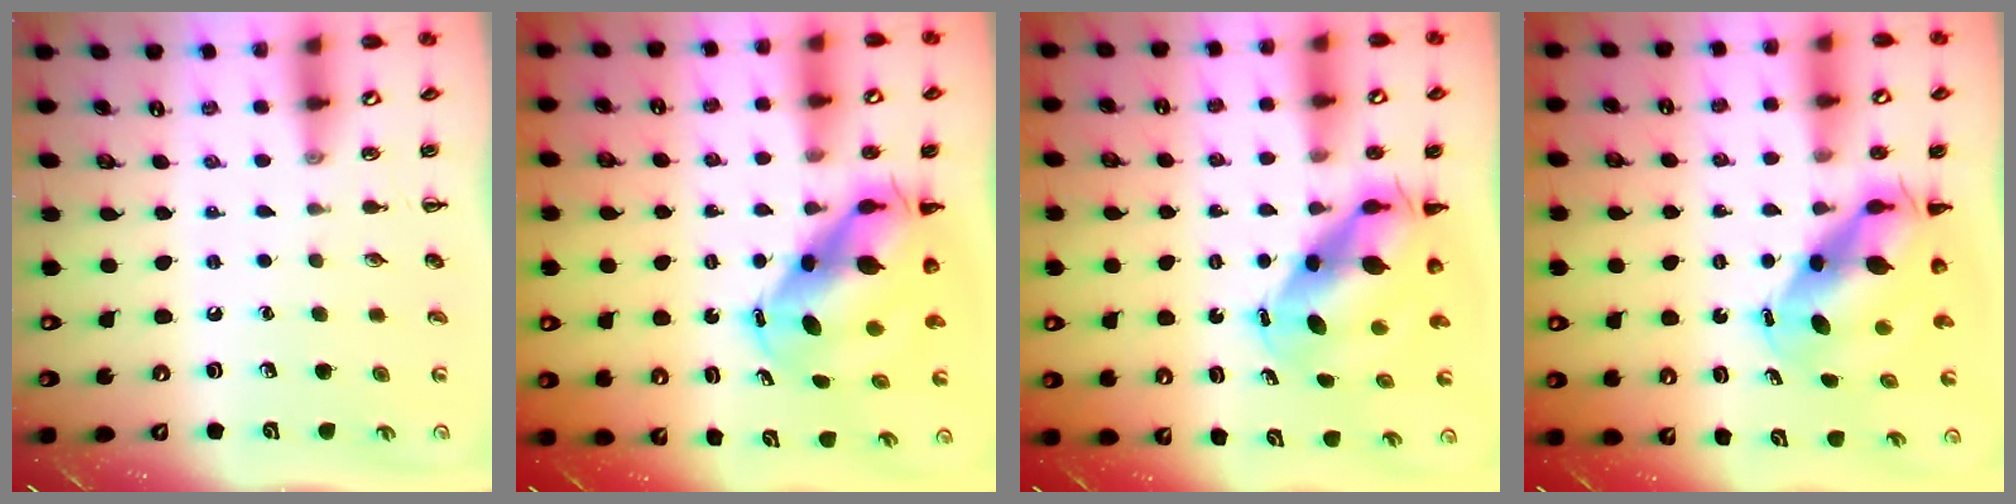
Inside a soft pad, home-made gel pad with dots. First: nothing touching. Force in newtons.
{"total": 10.8, "press": 10.6, "slide": 2.4}
{"total": 8.8, "press": 8.5, "slide": 2.2}
{"total": 8.8, "press": 8.5, "slide": 2.2}